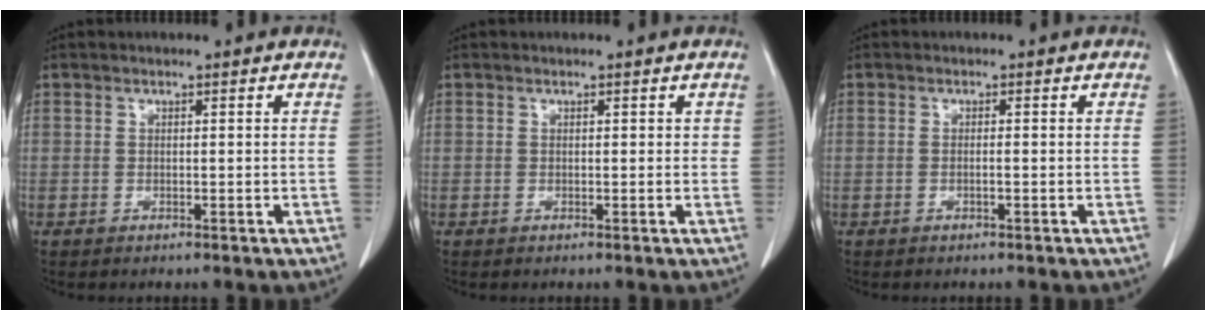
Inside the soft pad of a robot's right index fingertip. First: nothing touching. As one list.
[{"total": 0.7, "force": [0.3, 0.5, 0.4], "torque": [0.001, 0.002, 0.002]}, {"total": 0.6, "force": [-0.2, -0.1, 0.6], "torque": [-0.011, 0.001, -0.004]}]